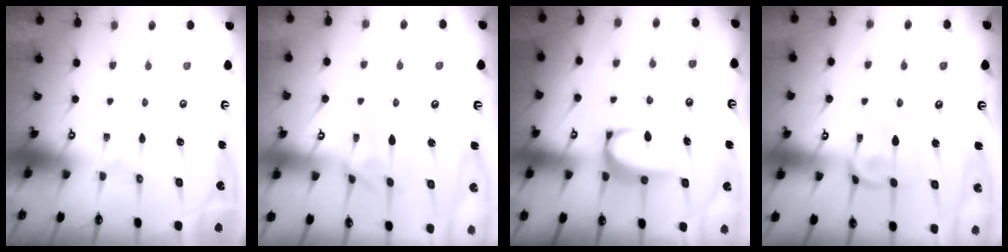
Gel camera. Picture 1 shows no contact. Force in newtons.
{"total": 1.4, "press": 1.1, "slide": 0.9}
{"total": 3.1, "press": 3.1, "slide": 0.4}
{"total": 2.6, "press": 2.5, "slide": 0.9}